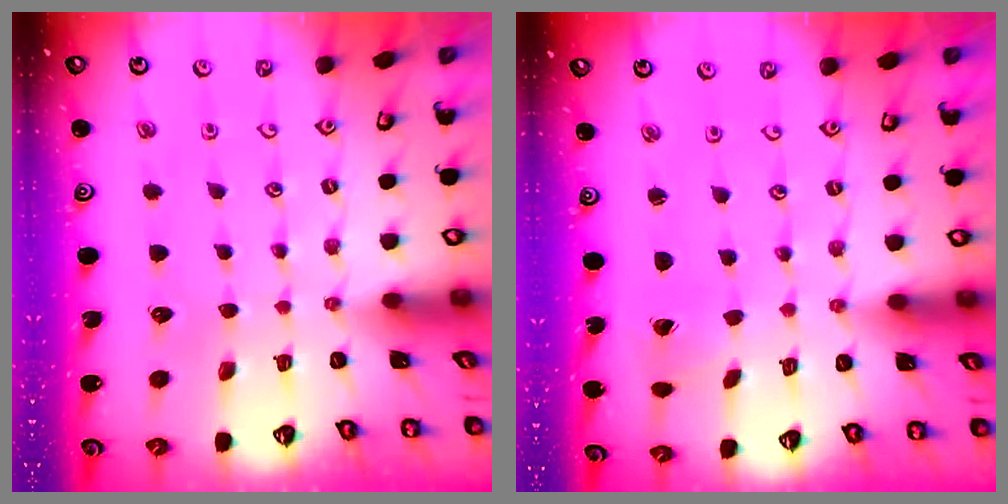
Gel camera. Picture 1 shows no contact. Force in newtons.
{"total": 0.7, "press": 0.5, "slide": 0.4}